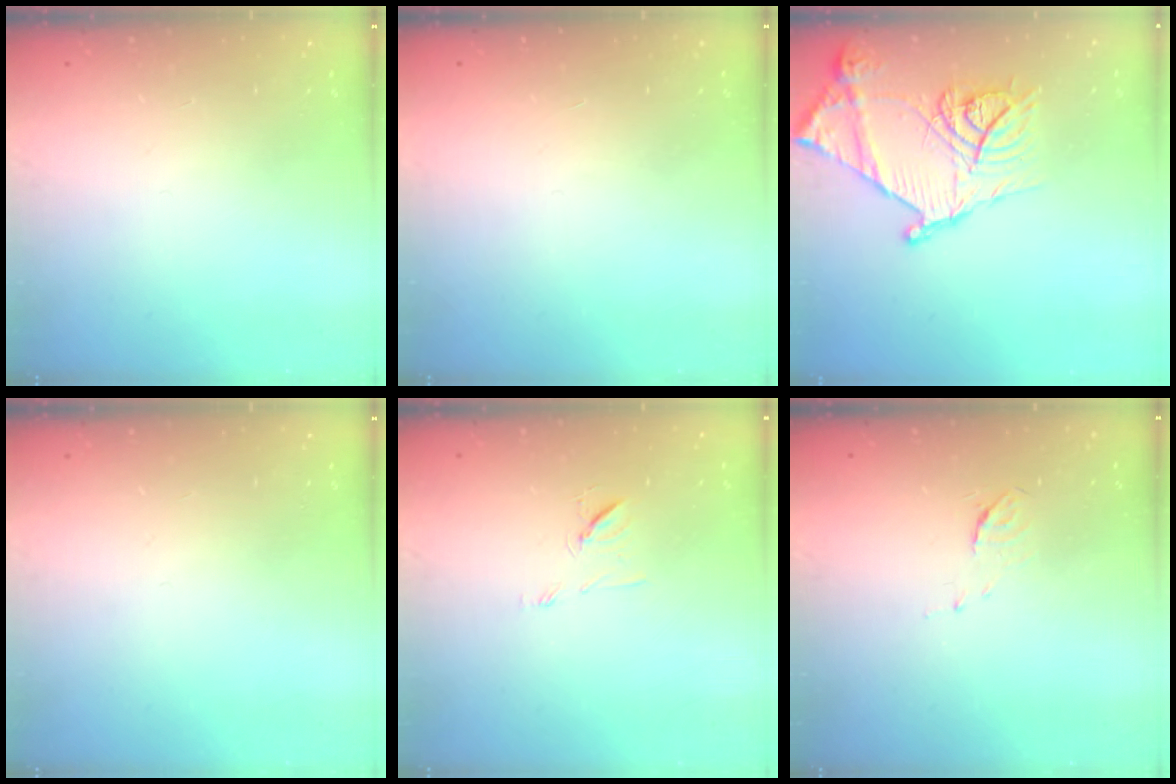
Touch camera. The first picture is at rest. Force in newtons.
{"total": 1.5, "press": 1.5, "slide": 0.1}
{"total": 18.1, "press": 18.1, "slide": 1.2}
{"total": 0.0}
{"total": 7.2, "press": 7.2, "slide": 0.8}
{"total": 4.1, "press": 4.1, "slide": 0.2}